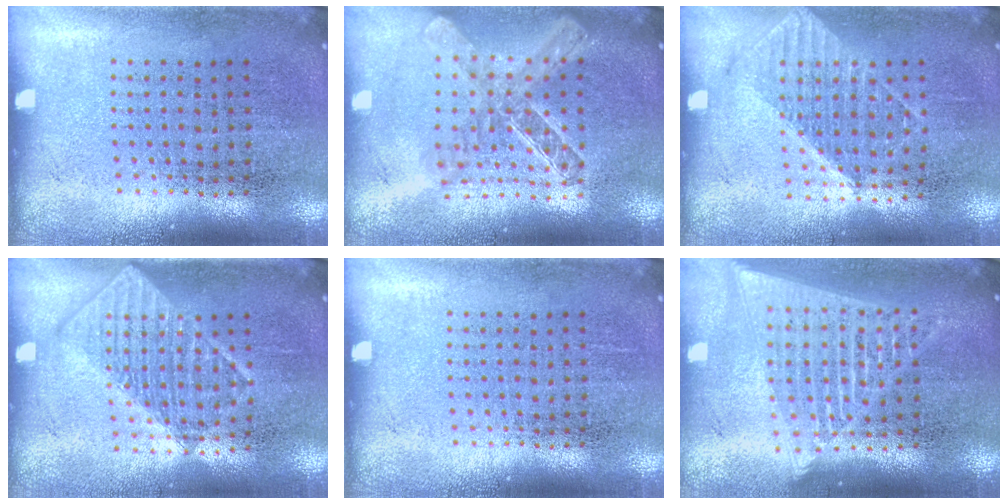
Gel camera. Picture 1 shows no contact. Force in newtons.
{"total": 2.0, "press": 1.7, "slide": 1.2}
{"total": 1.1, "press": 1.0, "slide": 0.3}
{"total": 1.4, "press": 1.3, "slide": 0.6}
{"total": 0.0}
{"total": 1.9, "press": 1.6, "slide": 1.0}